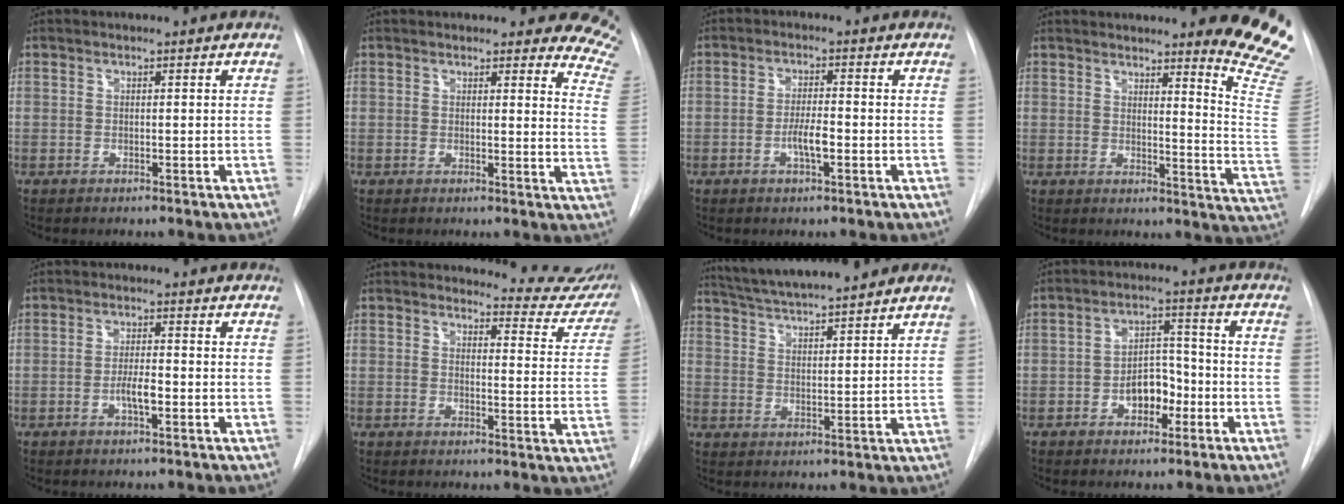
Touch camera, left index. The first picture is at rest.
{"total": 10.6, "force": [10.1, 2.5, 2.0], "torque": [0.023, -0.078, 0.062]}
{"total": 3.6, "force": [-1.8, 0.6, 3.1], "torque": [-0.059, -0.004, -0.029]}
{"total": 13.9, "force": [12.2, -0.4, 6.7], "torque": [-0.072, -0.125, 0.118]}
{"total": 3.1, "force": [-1.6, 0.5, 2.6], "torque": [-0.049, -0.004, -0.026]}
{"total": 10.5, "force": [10.4, 1.5, 0.0], "torque": [0.030, -0.086, 0.087]}
{"total": 13.0, "force": [11.5, 0.8, 6.0], "torque": [-0.106, 0.017, 0.182]}
{"total": 6.2, "force": [-2.9, 3.6, 4.1], "torque": [-0.067, 0.015, -0.045]}